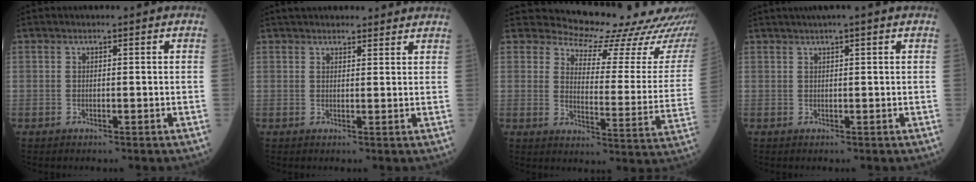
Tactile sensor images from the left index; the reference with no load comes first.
{"total": 8.8, "force": [8.0, 2.3, 2.7], "torque": [-0.025, 0.027, 0.098]}
{"total": 18.1, "force": [17.6, 2.8, 2.8], "torque": [-0.026, -0.116, 0.180]}
{"total": 3.0, "force": [2.2, -0.4, 2.0], "torque": [-0.026, 0.021, 0.034]}